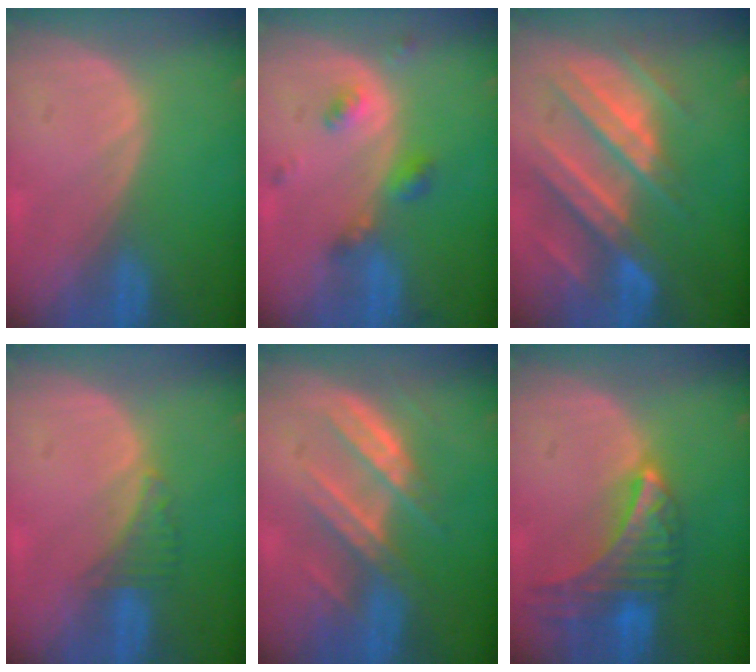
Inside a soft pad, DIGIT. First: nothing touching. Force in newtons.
{"total": 4.8, "press": 4.3, "slide": 2.1}
{"total": 11.0, "press": 9.8, "slide": 5.0}
{"total": 2.7, "press": 2.6, "slide": 0.7}
{"total": 7.5, "press": 7.2, "slide": 1.9}
{"total": 9.0, "press": 8.0, "slide": 4.2}